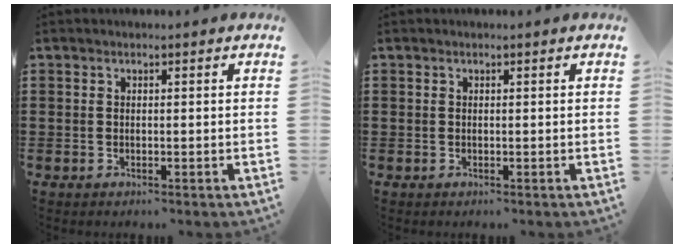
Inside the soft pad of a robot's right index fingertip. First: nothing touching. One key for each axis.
{"total": 0.0}